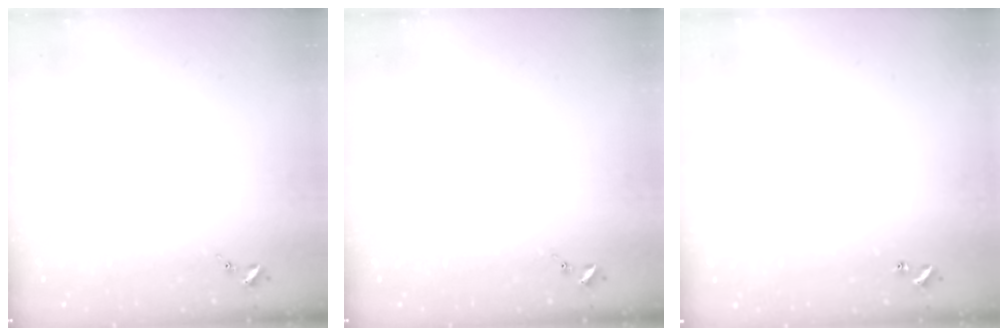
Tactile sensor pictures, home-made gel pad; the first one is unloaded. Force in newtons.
{"total": 0.0}
{"total": 1.0, "press": 1.0, "slide": 0.2}